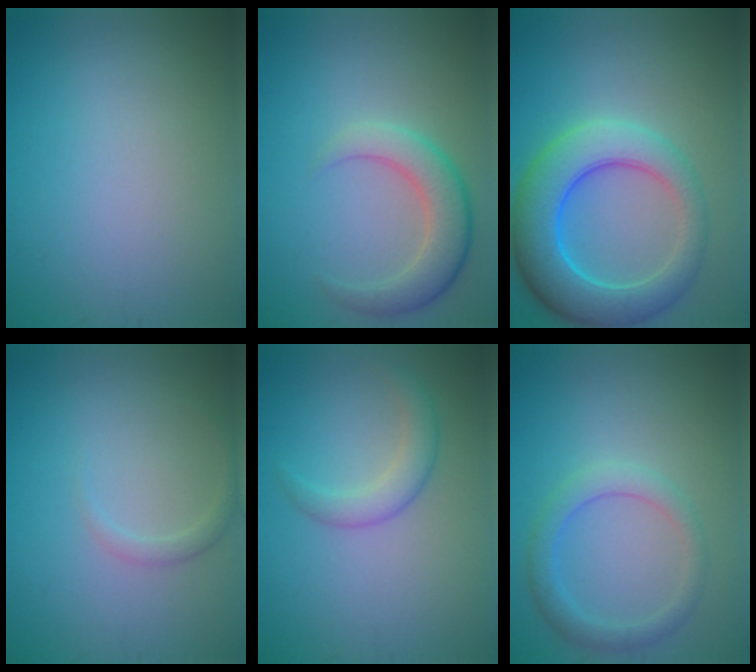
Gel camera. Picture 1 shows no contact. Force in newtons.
{"total": 4.3, "press": 4.3, "slide": 0.2}
{"total": 7.9, "press": 7.9, "slide": 0.3}
{"total": 1.2, "press": 1.2, "slide": 0.1}
{"total": 2.3, "press": 2.3, "slide": 0.0}
{"total": 2.7, "press": 2.6, "slide": 0.2}